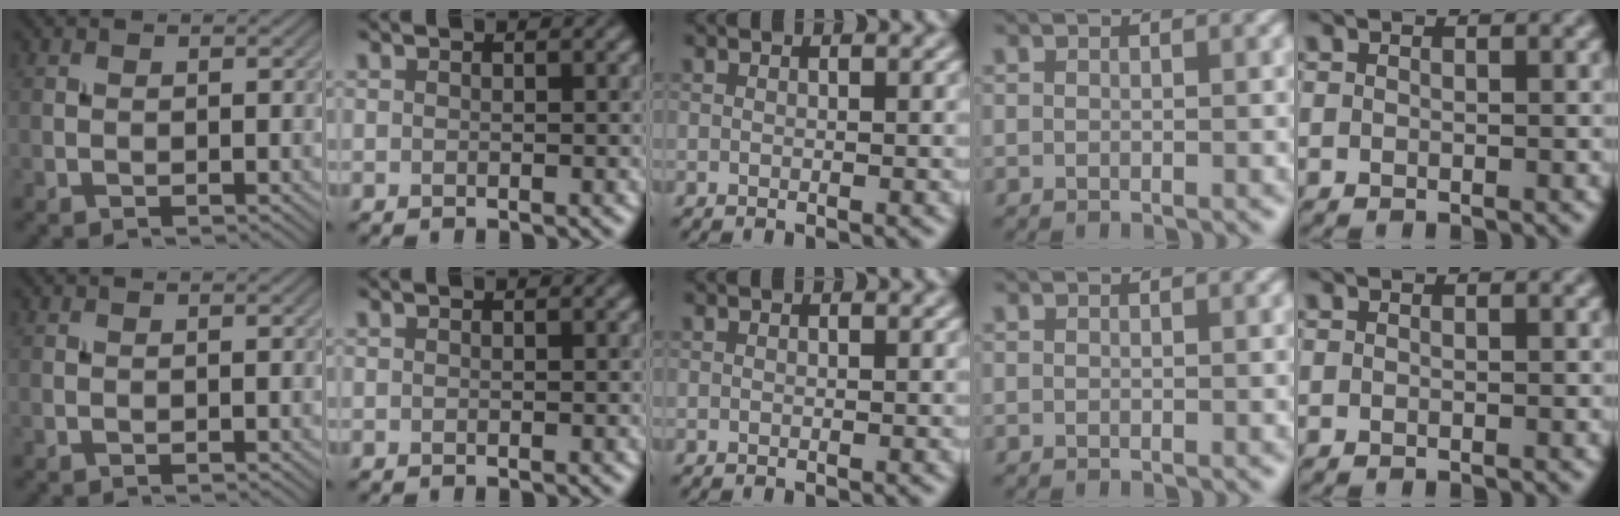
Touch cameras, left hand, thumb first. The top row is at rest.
{}